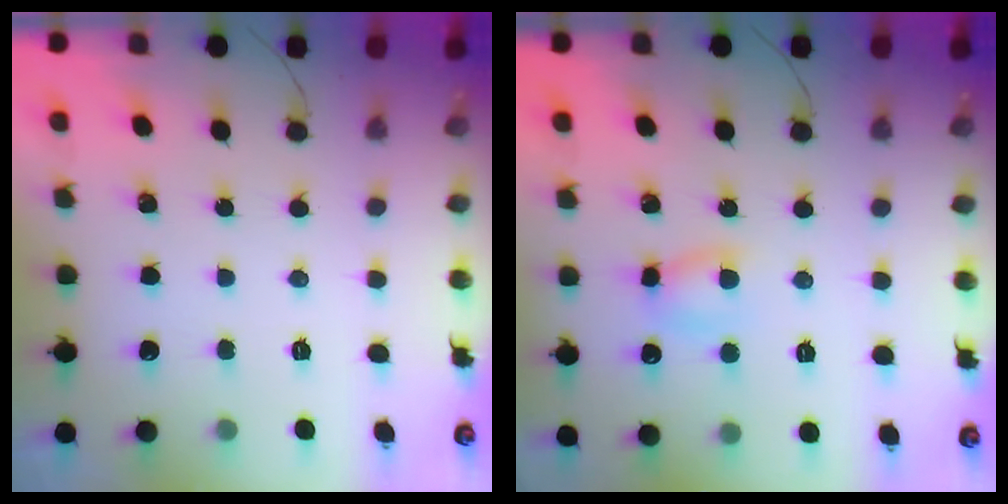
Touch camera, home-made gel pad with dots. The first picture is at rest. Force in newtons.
{"total": 5.1, "press": 5.0, "slide": 0.7}